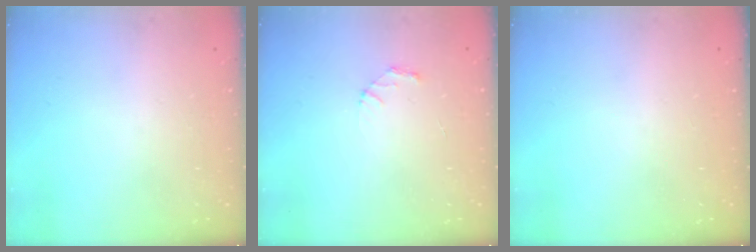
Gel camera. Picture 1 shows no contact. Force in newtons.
{"total": 2.1, "press": 2.1, "slide": 0.2}
{"total": 0.0}